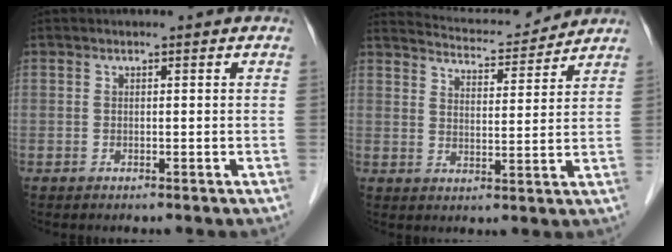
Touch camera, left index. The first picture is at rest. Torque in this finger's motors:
{"motor_torque": [0.33, -0.89, 0.00, 0.00]}